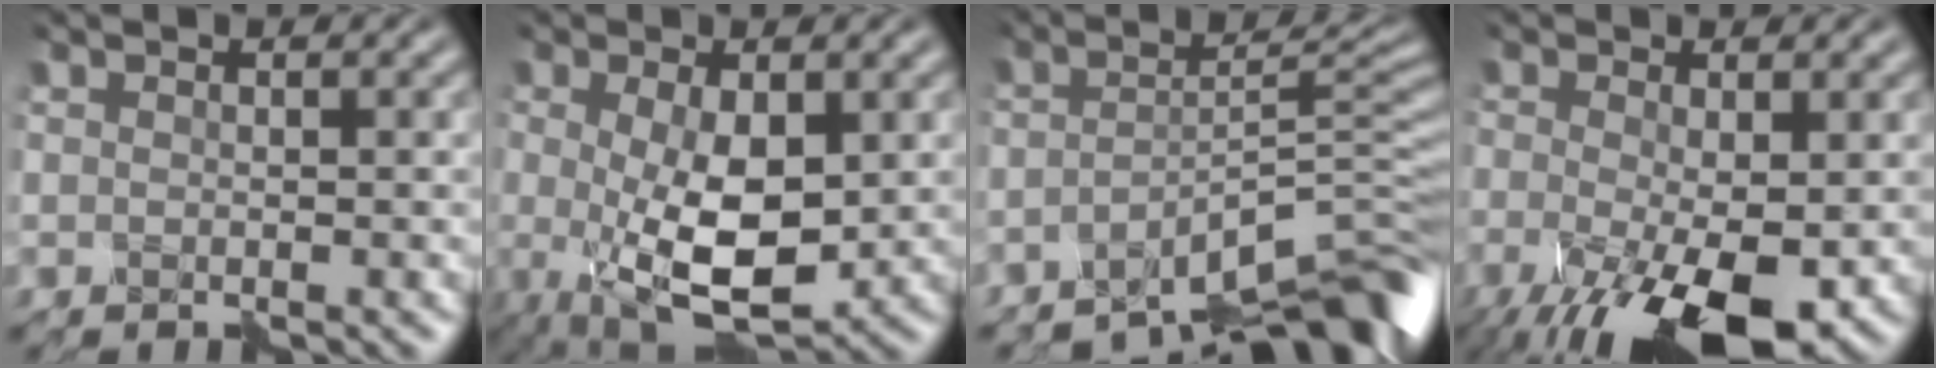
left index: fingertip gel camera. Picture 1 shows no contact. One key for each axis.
{"total": 7.1, "fx": -1.0, "fy": 3.1, "fz": 6.4, "tx": -0.123, "ty": -0.010, "tz": -0.015}
{"total": 9.1, "fx": -6.8, "fy": 1.9, "fz": 5.8, "tx": -0.061, "ty": 0.007, "tz": -0.121}
{"total": 8.9, "fx": -3.8, "fy": 3.0, "fz": 7.4, "tx": -0.133, "ty": -0.016, "tz": -0.059}